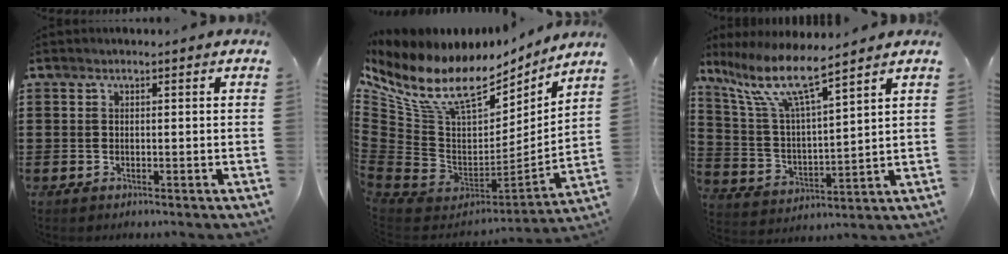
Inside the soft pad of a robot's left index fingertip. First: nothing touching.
{"total": 15.0, "force": [9.5, 6.9, 9.4], "torque": [-0.224, -0.068, 0.165]}
{"total": 9.7, "force": [7.5, 1.2, 6.2], "torque": [-0.147, -0.034, 0.127]}